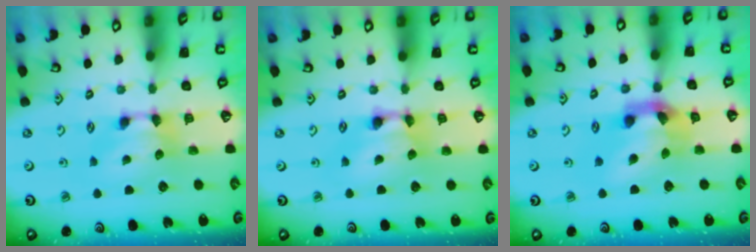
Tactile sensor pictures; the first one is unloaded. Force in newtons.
{"total": 2.3, "press": 2.3, "slide": 0.0}
{"total": 5.5, "press": 5.1, "slide": 2.1}